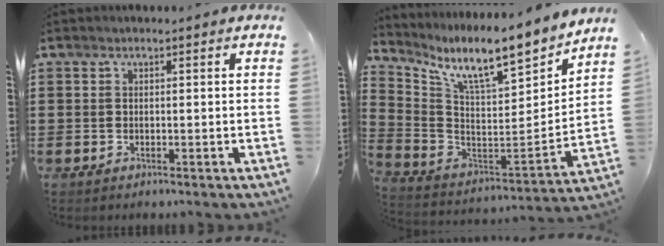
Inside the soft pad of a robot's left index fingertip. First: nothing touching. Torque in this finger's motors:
{"motor_torque": [2.14, 0.00, 0.34, 0.21]}